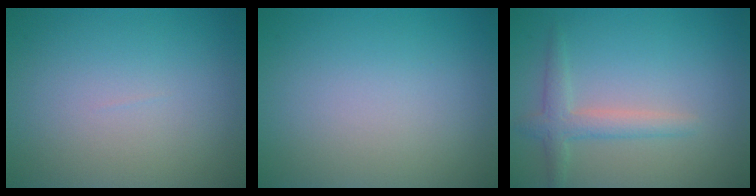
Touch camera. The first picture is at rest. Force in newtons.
{"total": 0.0}
{"total": 2.4, "press": 2.4, "slide": 0.1}